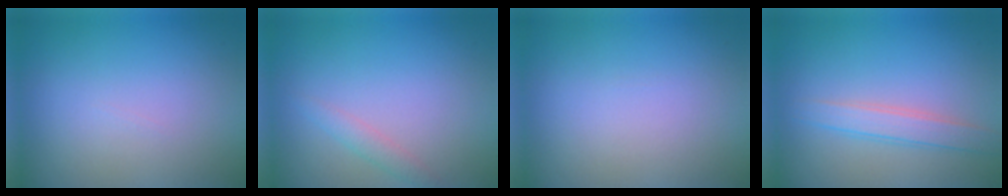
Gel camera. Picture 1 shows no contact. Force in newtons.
{"total": 1.3, "press": 1.3, "slide": 0.2}
{"total": 0.0}
{"total": 2.4, "press": 2.4, "slide": 0.1}